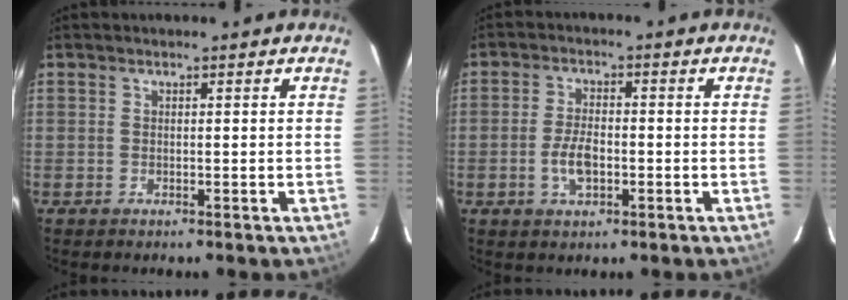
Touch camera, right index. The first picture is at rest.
{"total": 3.0, "force": [-0.6, 1.6, 2.5], "torque": [-0.046, -0.003, -0.009]}